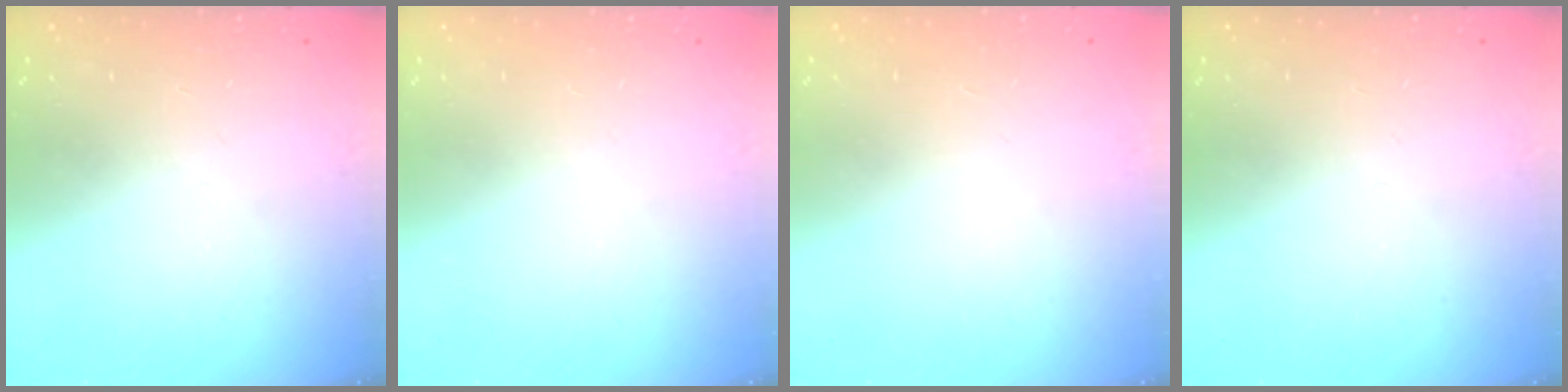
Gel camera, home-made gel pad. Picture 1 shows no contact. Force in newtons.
{"total": 0.0}
{"total": 1.5, "press": 1.5, "slide": 0.1}
{"total": 0.0}